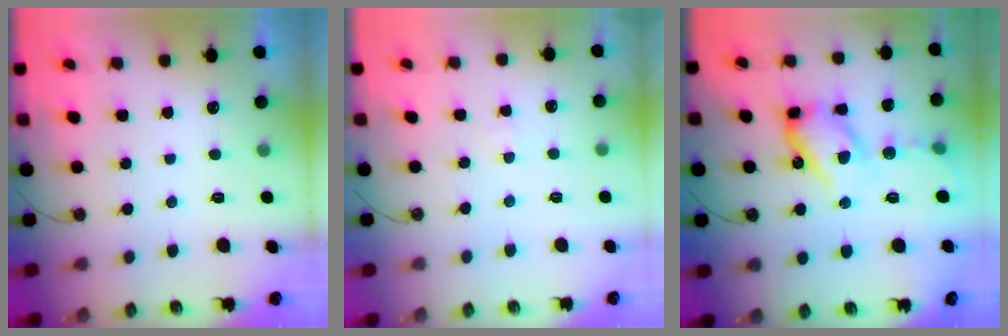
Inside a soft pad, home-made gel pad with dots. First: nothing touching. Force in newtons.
{"total": 2.1, "press": 2.1, "slide": 0.4}
{"total": 15.5, "press": 15.2, "slide": 3.1}